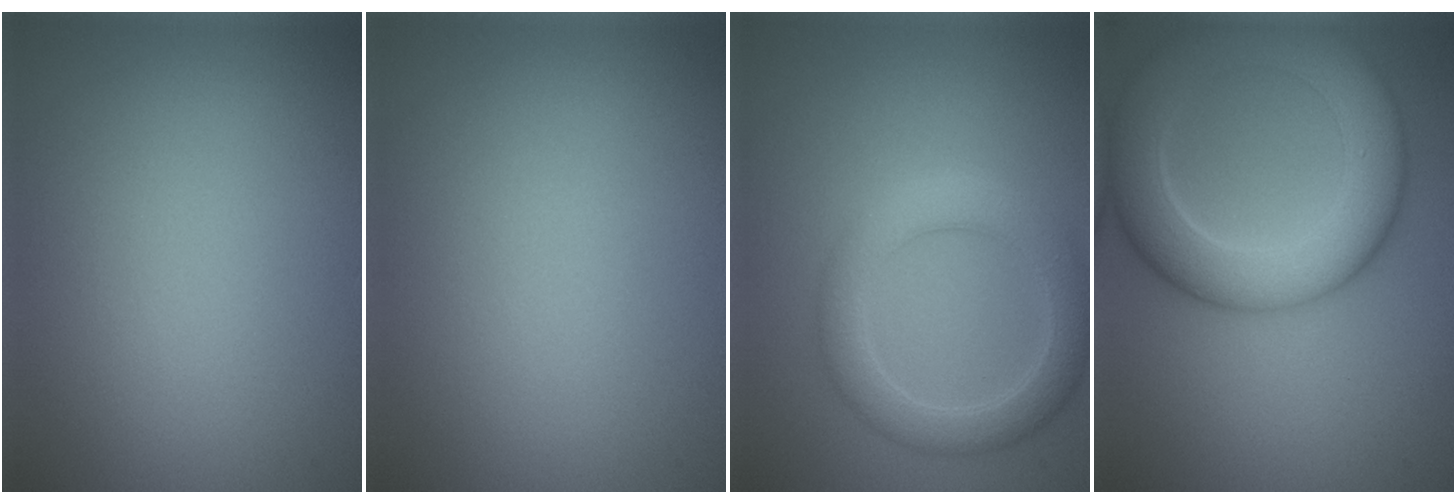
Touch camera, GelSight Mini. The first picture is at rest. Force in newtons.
{"total": 0.0}
{"total": 4.0, "press": 4.0, "slide": 0.3}
{"total": 8.6, "press": 8.6, "slide": 0.5}